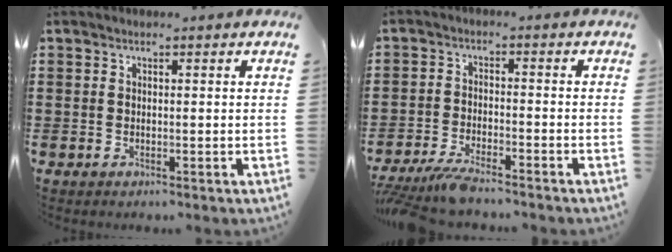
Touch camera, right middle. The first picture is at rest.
{"total": 4.7, "force": [-4.3, 0.2, 1.8], "torque": [-0.051, -0.015, -0.088]}